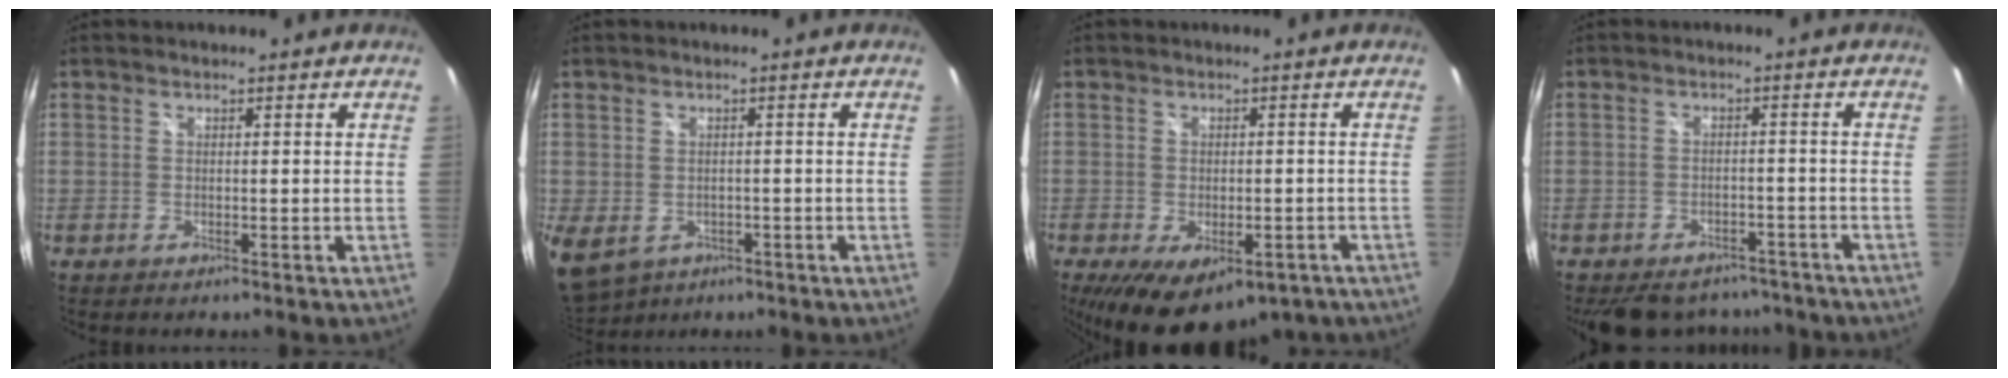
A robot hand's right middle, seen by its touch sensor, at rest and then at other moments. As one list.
[{"total": 8.5, "force": [-3.3, 6.2, 4.7], "torque": [-0.101, -0.031, -0.042]}, {"total": 14.8, "force": [-8.6, 7.6, 9.3], "torque": [-0.178, -0.034, -0.110]}, {"total": 12.9, "force": [-10.3, 6.3, 4.3], "torque": [-0.102, 0.012, -0.131]}]